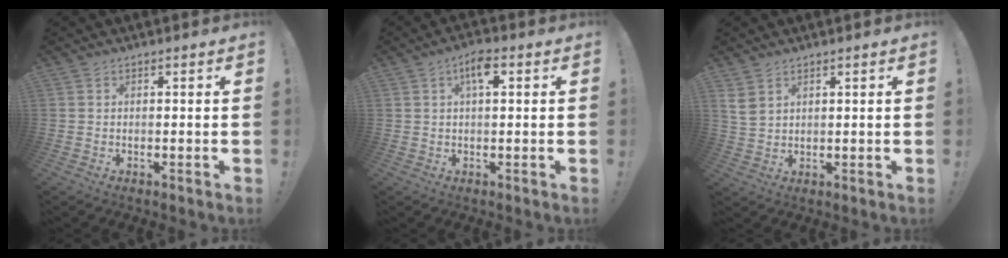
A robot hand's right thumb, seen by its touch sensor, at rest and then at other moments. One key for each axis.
{"total": 5.3, "fx": 1.8, "fy": 2.3, "fz": 4.5, "tx": -0.067, "ty": 0.004, "tz": 0.025}
{"total": 4.1, "fx": 2.5, "fy": 2.4, "fz": 2.1, "tx": -0.030, "ty": -0.011, "tz": 0.048}